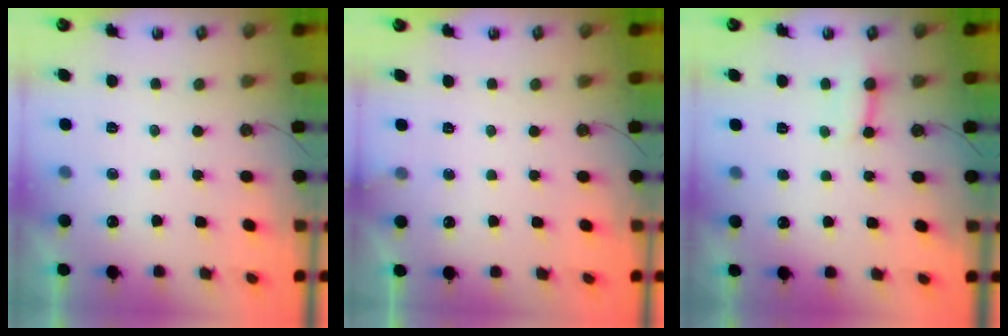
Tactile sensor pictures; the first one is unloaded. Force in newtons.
{"total": 2.8, "press": 2.8, "slide": 0.2}
{"total": 4.1, "press": 4.1, "slide": 0.3}